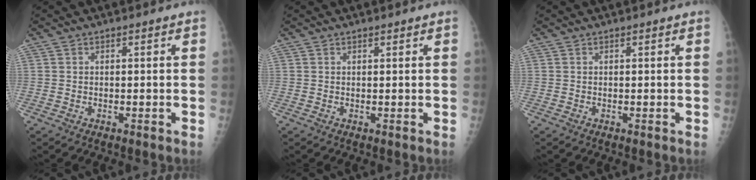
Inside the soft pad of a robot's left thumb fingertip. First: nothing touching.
{"total": 0.5, "force": [0.5, 0.1, 0.2], "torque": [-0.006, -0.003, 0.007]}
{"total": 0.0}